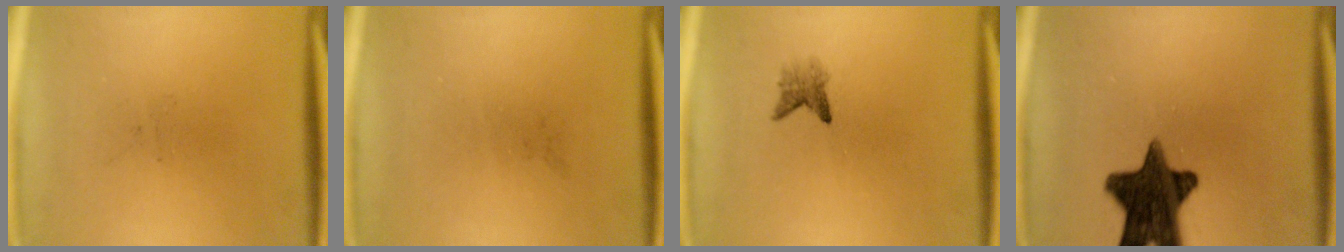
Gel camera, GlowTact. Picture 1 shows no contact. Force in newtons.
{"total": 0.0}
{"total": 1.8}
{"total": 14.3}